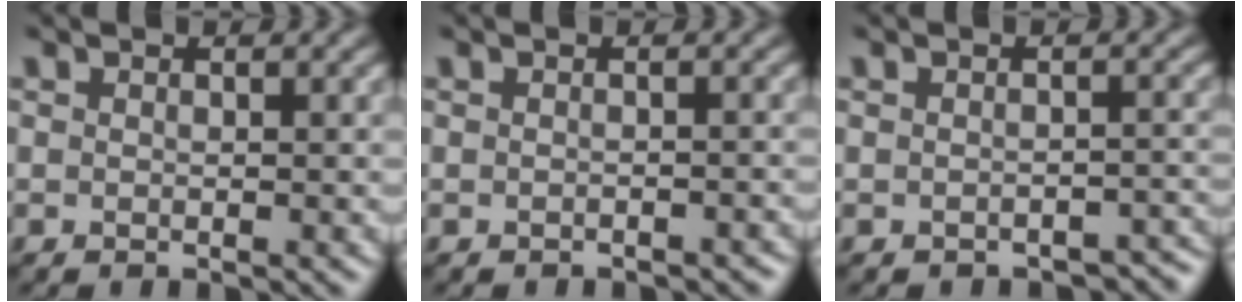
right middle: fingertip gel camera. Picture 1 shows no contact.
{"total": 0.9, "force": [-0.8, 0.3, 0.2], "torque": [-0.002, -0.003, -0.008]}
{"total": 2.1, "force": [-1.8, 0.8, 0.5], "torque": [-0.004, -0.005, -0.013]}